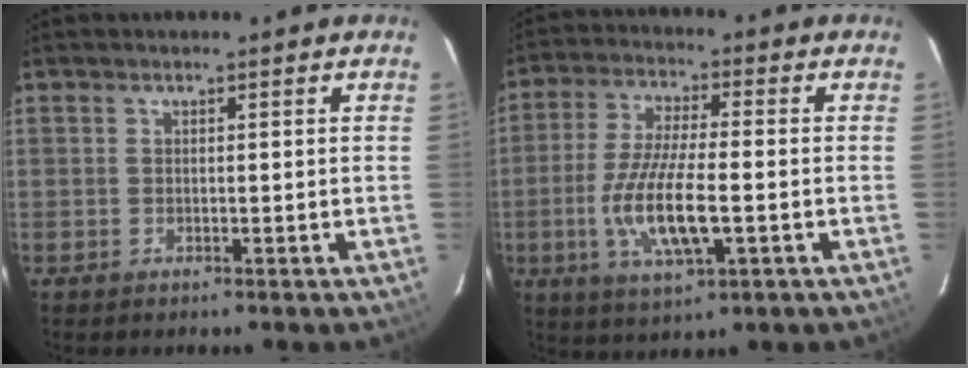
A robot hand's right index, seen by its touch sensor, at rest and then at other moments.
{"total": 12.4, "force": [-3.0, 3.3, 11.5], "torque": [-0.237, -0.013, -0.056]}